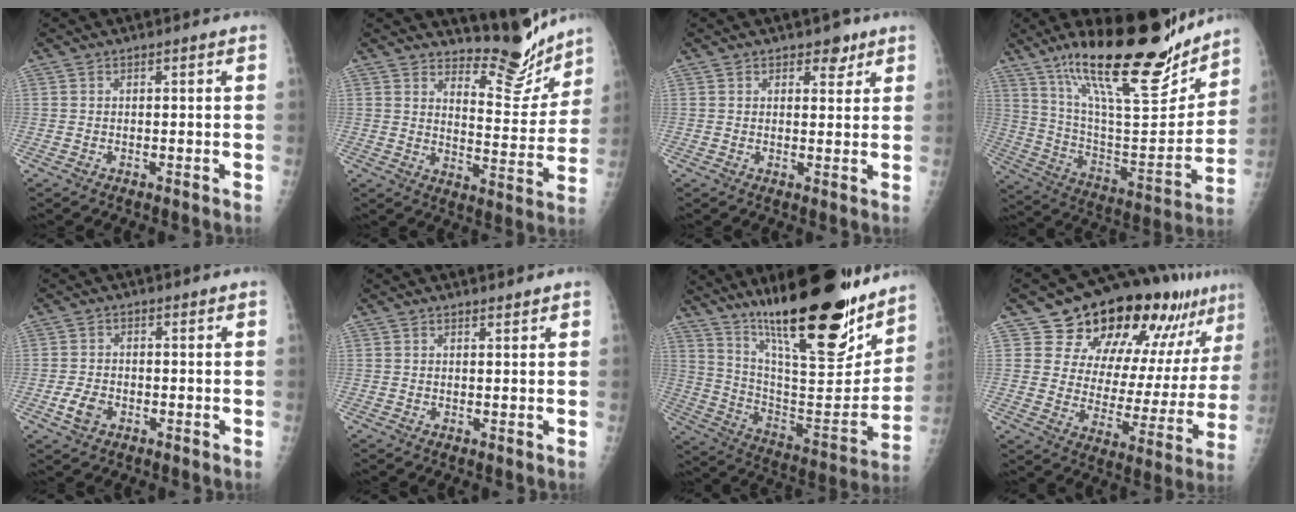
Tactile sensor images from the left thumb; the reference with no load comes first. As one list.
[{"total": 11.0, "force": [10.3, 3.1, 2.6], "torque": [-0.009, -0.095, 0.151]}, {"total": 3.4, "force": [2.2, 2.1, 1.5], "torque": [0.001, -0.011, 0.030]}, {"total": 27.6, "force": [19.8, 7.2, 17.8], "torque": [-0.252, -0.089, 0.329]}, {"total": 3.7, "force": [-1.4, 2.6, 2.2], "torque": [-0.040, 0.004, -0.025]}, {"total": 0.9, "force": [0.8, 0.2, 0.2], "torque": [-0.002, -0.007, 0.014]}, {"total": 30.2, "force": [21.1, 7.6, 20.2], "torque": [-0.286, -0.092, 0.344]}, {"total": 22.8, "force": [15.4, 10.4, 13.2], "torque": [-0.149, -0.059, 0.216]}]